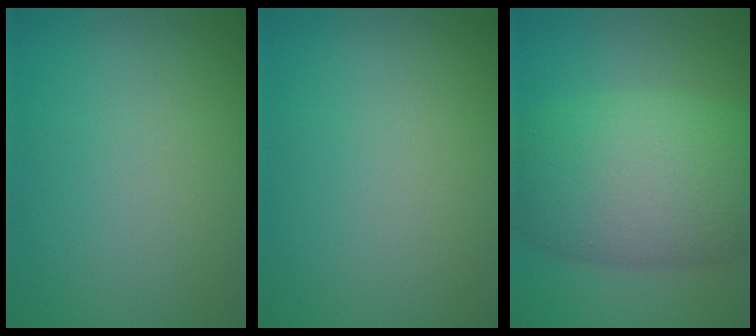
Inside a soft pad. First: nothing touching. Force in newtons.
{"total": 0.0}
{"total": 9.8, "press": 9.8, "slide": 0.6}